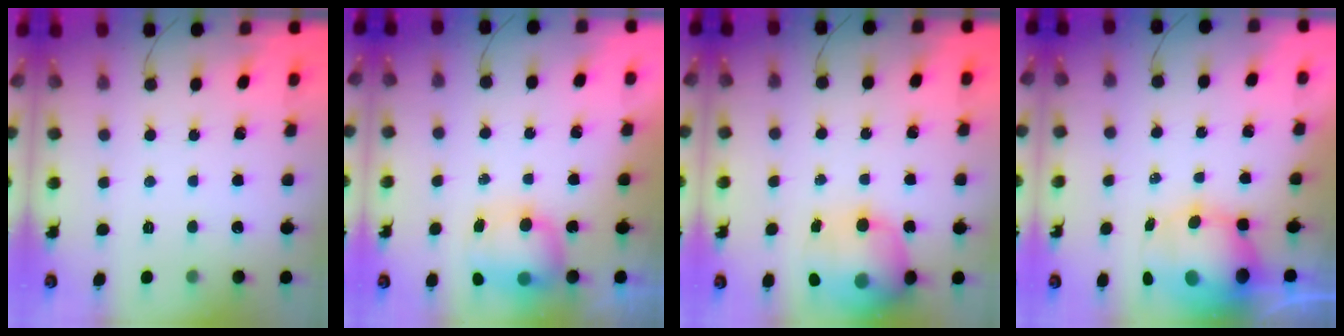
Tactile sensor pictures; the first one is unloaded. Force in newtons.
{"total": 7.6, "press": 7.5, "slide": 1.0}
{"total": 17.7, "press": 17.1, "slide": 4.6}
{"total": 9.5, "press": 9.2, "slide": 2.3}